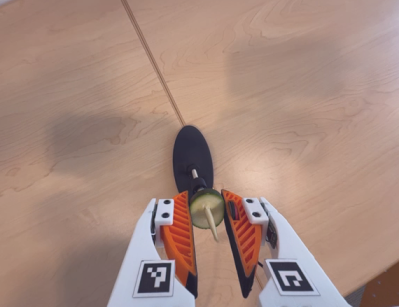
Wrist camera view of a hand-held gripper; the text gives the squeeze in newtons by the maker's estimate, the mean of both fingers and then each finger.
{"total": 9.9, "left": 9.9, "right": 9.9}